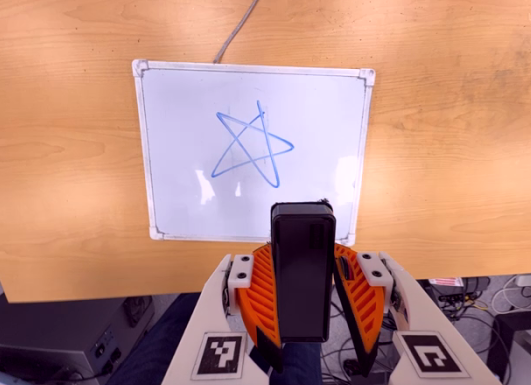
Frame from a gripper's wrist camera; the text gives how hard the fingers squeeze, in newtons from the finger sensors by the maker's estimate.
{"total": 6.1, "left": 5.5, "right": 6.8}